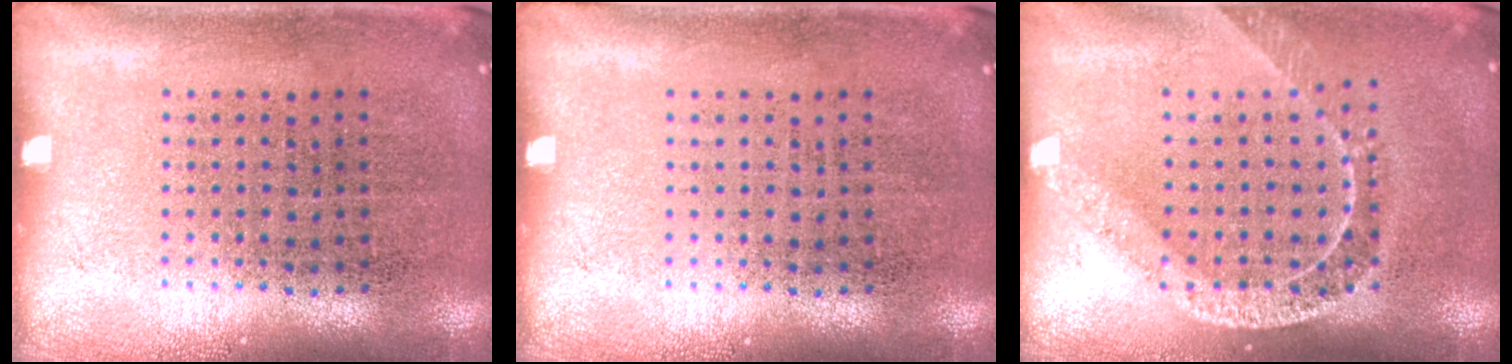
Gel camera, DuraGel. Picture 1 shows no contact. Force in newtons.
{"total": 0.0}
{"total": 1.7, "press": 1.4, "slide": 1.0}